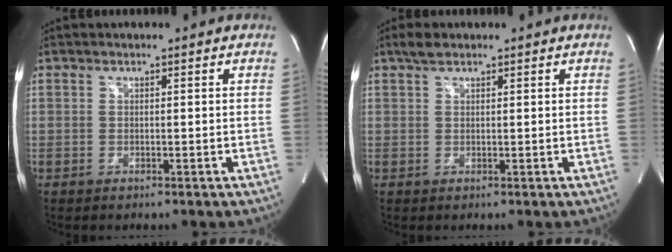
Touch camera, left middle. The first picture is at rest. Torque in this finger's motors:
{"motor_torque": [0.04, -0.04, -0.16, 0.02]}